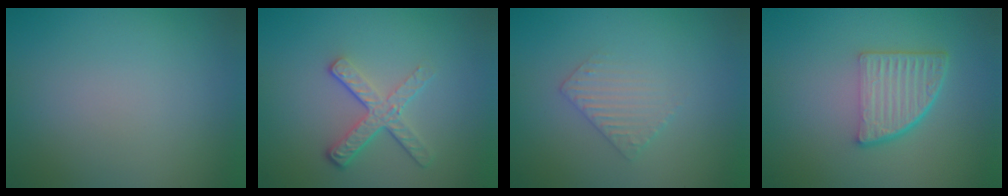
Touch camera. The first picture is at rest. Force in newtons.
{"total": 3.7, "press": 2.7, "slide": 2.5}
{"total": 1.9, "press": 1.9, "slide": 0.5}
{"total": 4.8, "press": 3.3, "slide": 3.4}